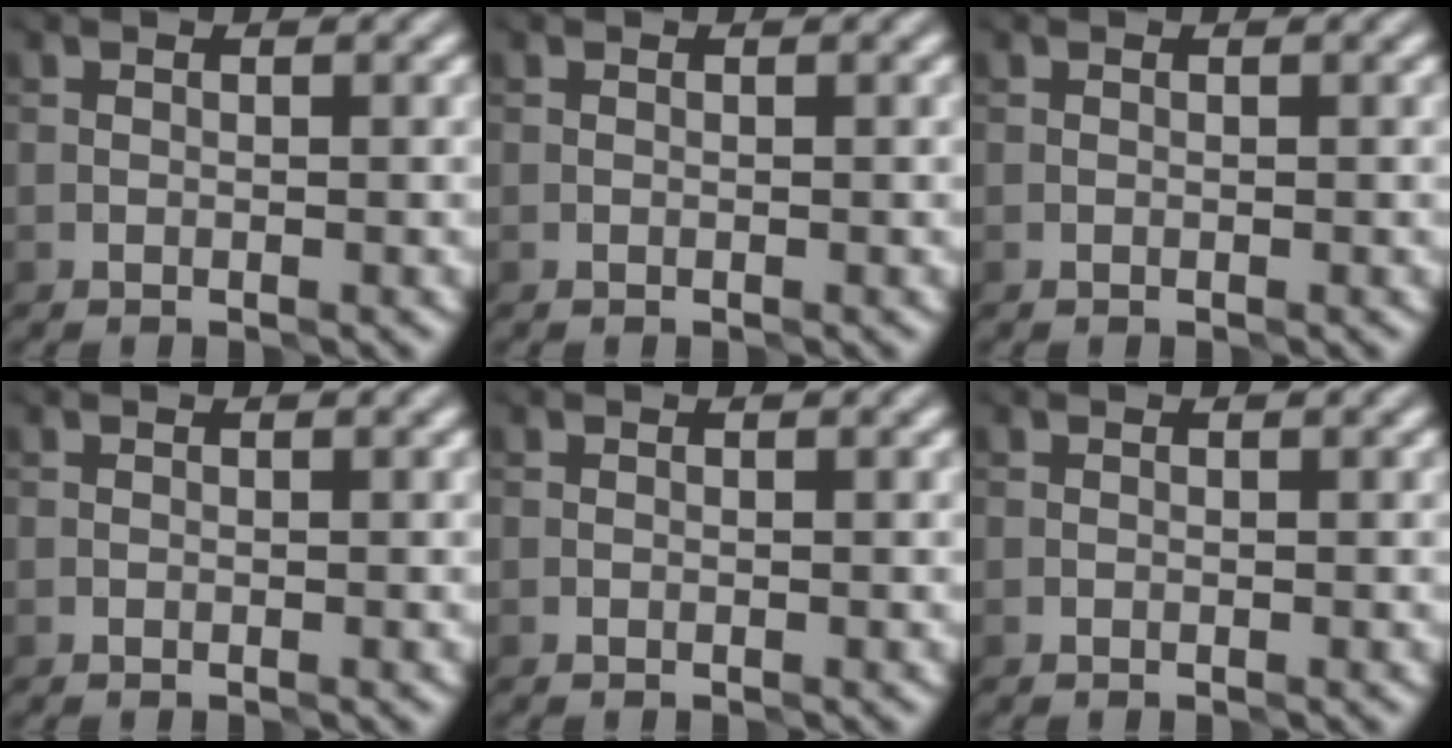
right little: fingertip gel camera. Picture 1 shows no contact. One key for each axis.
{"total": 0.0}
{"total": 0.0}
{"total": 0.0}
{"total": 0.0}
{"total": 0.0}